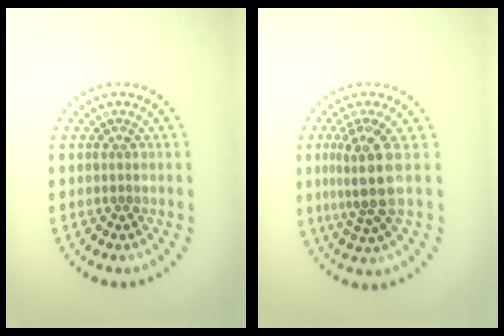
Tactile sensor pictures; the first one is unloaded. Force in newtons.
{"total": 4.2, "press": 3.2, "slide": 2.7}